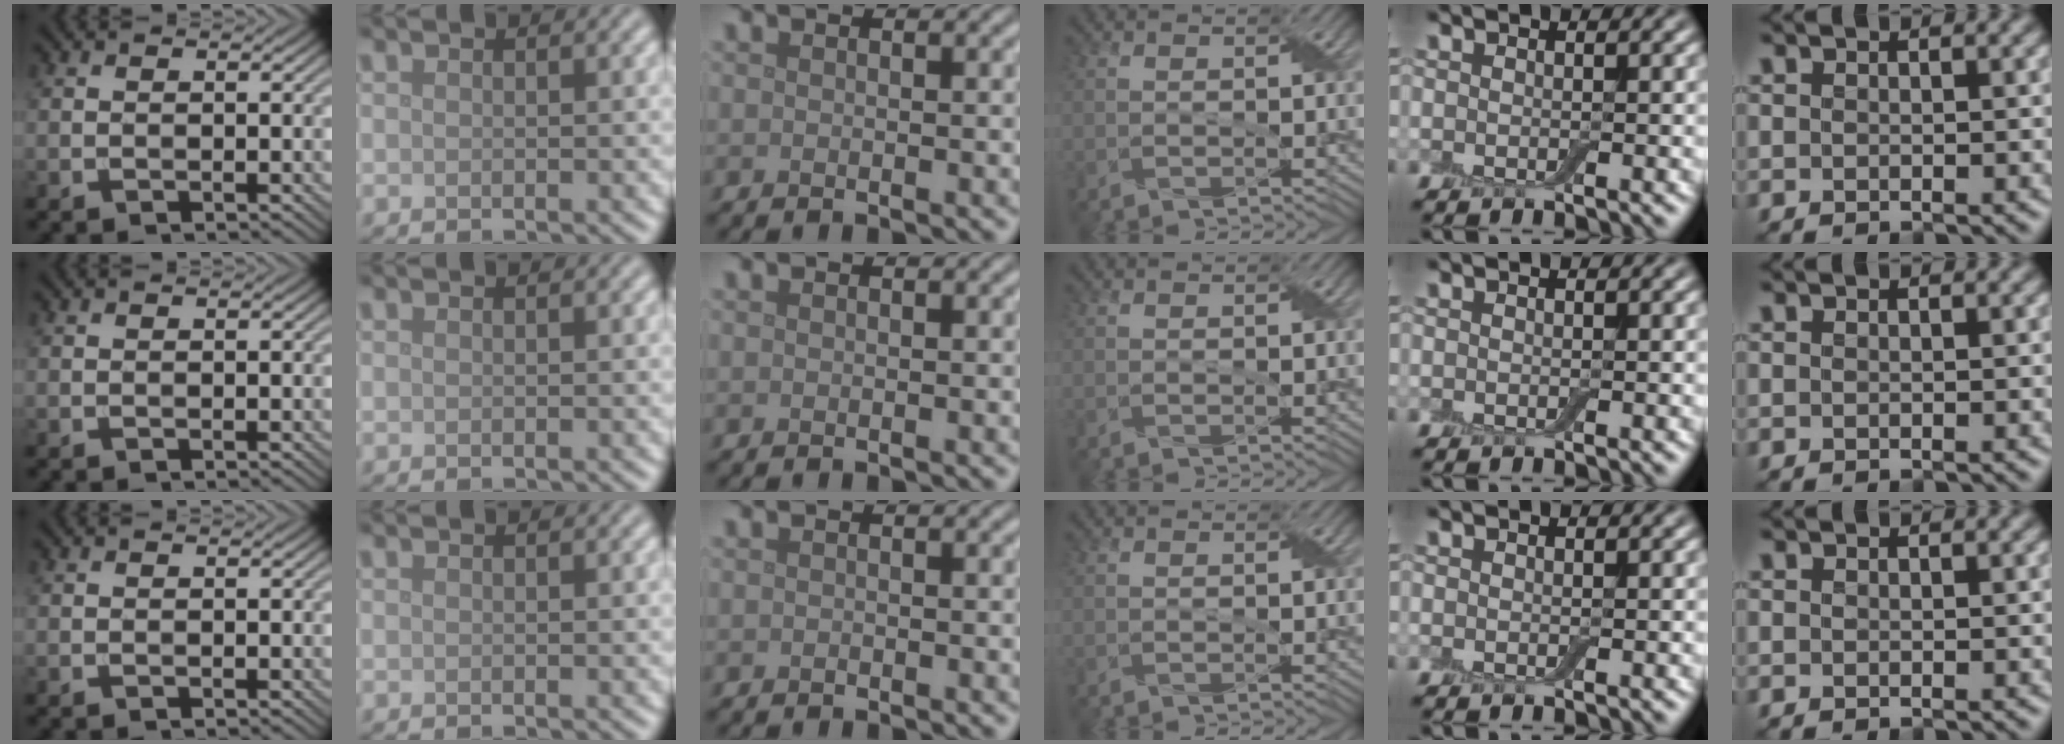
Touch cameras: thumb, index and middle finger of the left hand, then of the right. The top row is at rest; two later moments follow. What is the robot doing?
{"motion": "fold", "object": "aluminum foil"}